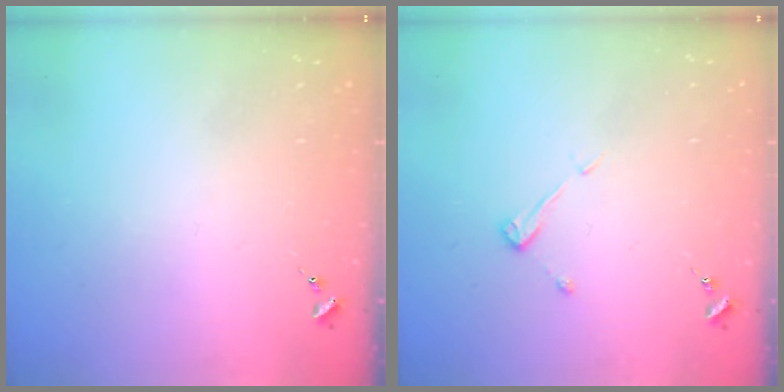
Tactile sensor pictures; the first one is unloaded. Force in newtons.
{"total": 3.9, "press": 3.9, "slide": 0.4}